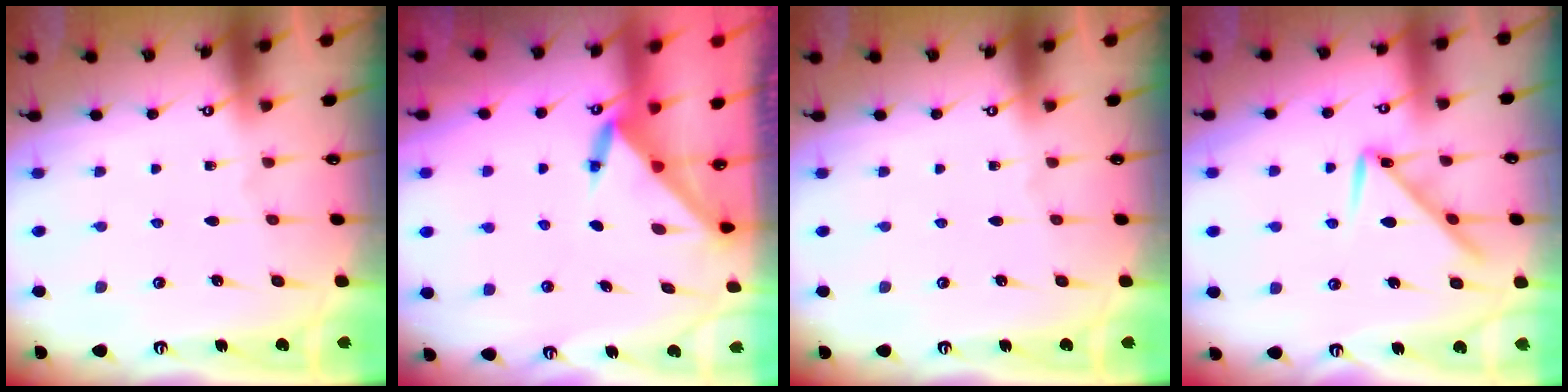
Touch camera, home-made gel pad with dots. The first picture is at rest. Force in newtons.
{"total": 3.5, "press": 3.4, "slide": 0.3}
{"total": 0.0}
{"total": 9.4, "press": 9.4, "slide": 0.6}